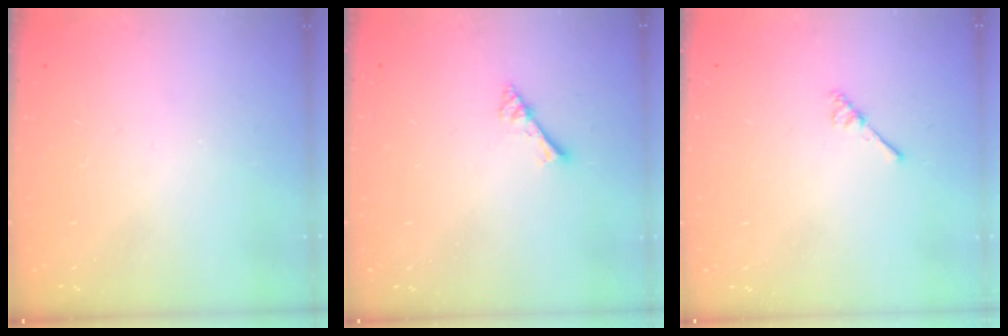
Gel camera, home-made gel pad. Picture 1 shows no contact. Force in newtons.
{"total": 2.7, "press": 2.7, "slide": 0.2}
{"total": 3.0, "press": 3.0, "slide": 0.3}